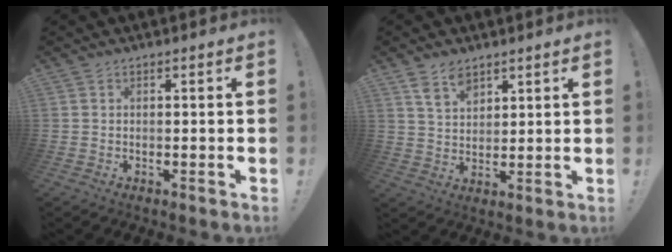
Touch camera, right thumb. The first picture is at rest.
{"total": 7.3, "force": [4.9, 4.2, 3.5], "torque": [-0.058, -0.024, 0.093]}